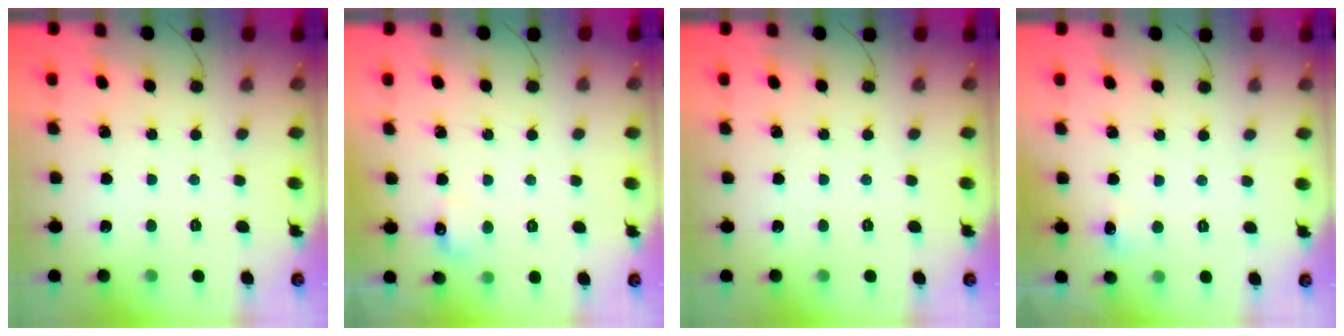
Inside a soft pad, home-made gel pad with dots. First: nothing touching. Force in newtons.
{"total": 4.8, "press": 4.6, "slide": 1.3}
{"total": 0.0}
{"total": 4.8, "press": 4.6, "slide": 1.4}